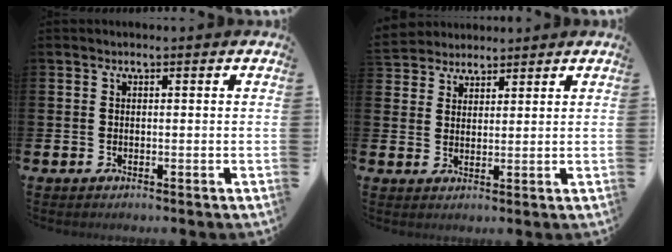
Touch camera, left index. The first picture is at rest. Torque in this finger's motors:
{"motor_torque": [0.99, -1.15, 1.05, 0.21]}